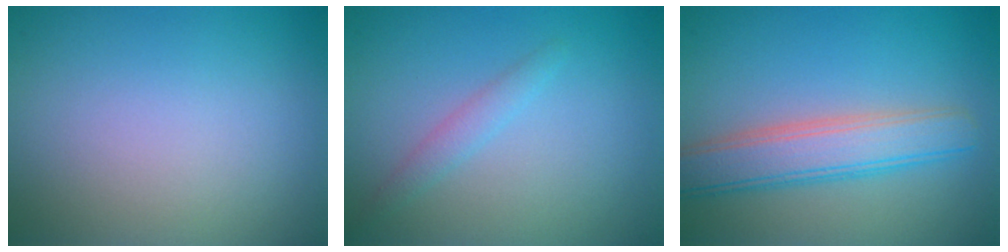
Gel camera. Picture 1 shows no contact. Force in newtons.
{"total": 1.5, "press": 1.5, "slide": 0.1}
{"total": 5.1, "press": 5.1, "slide": 0.2}